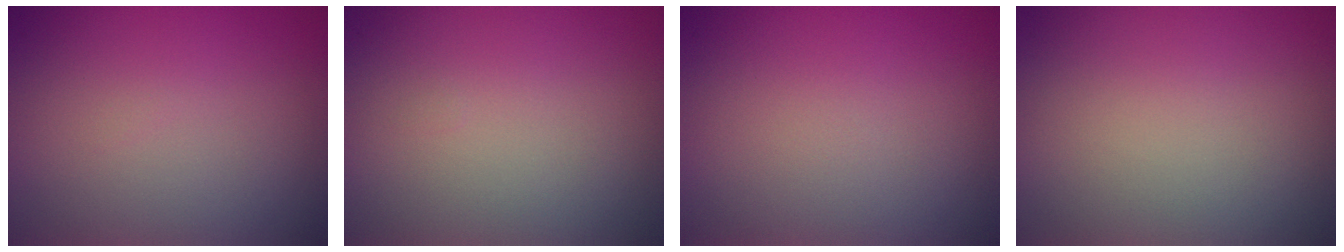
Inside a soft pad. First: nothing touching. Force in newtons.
{"total": 0.0}
{"total": 0.0}
{"total": 0.0}